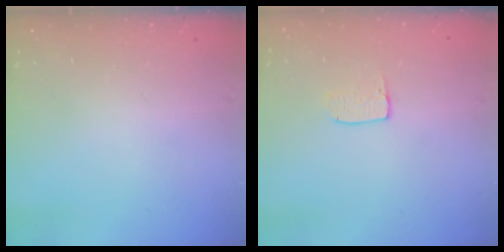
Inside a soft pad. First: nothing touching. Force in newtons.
{"total": 4.1, "press": 4.1, "slide": 0.3}